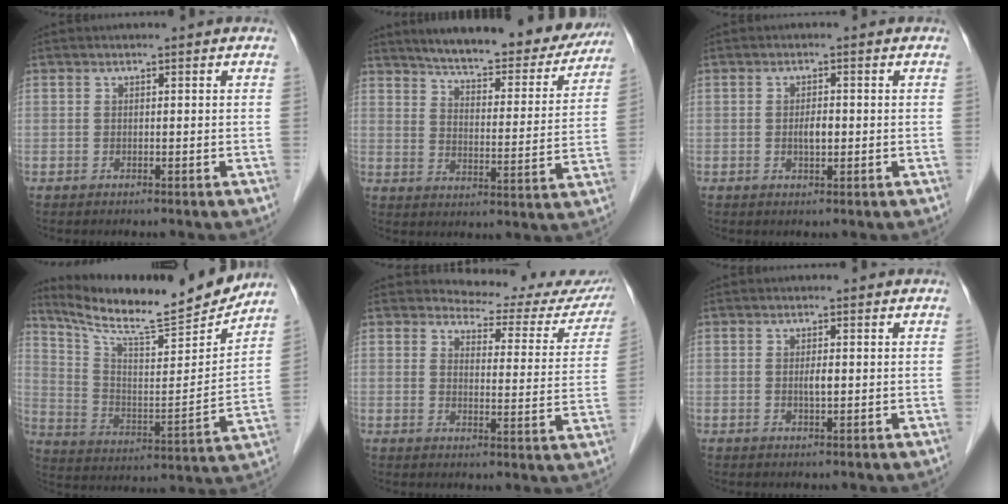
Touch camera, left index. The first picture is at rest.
{"total": 21.3, "force": [18.9, 4.7, 8.6], "torque": [-0.111, -0.023, 0.238]}
{"total": 2.1, "force": [-0.2, 0.8, 1.9], "torque": [-0.035, 0.000, -0.004]}
{"total": 19.7, "force": [17.8, 1.1, 8.3], "torque": [-0.149, -0.033, 0.281]}
{"total": 13.3, "force": [12.8, 3.0, 1.6], "torque": [0.005, -0.048, 0.126]}
{"total": 1.4, "force": [0.0, 0.3, 1.3], "torque": [-0.024, -0.002, 0.000]}